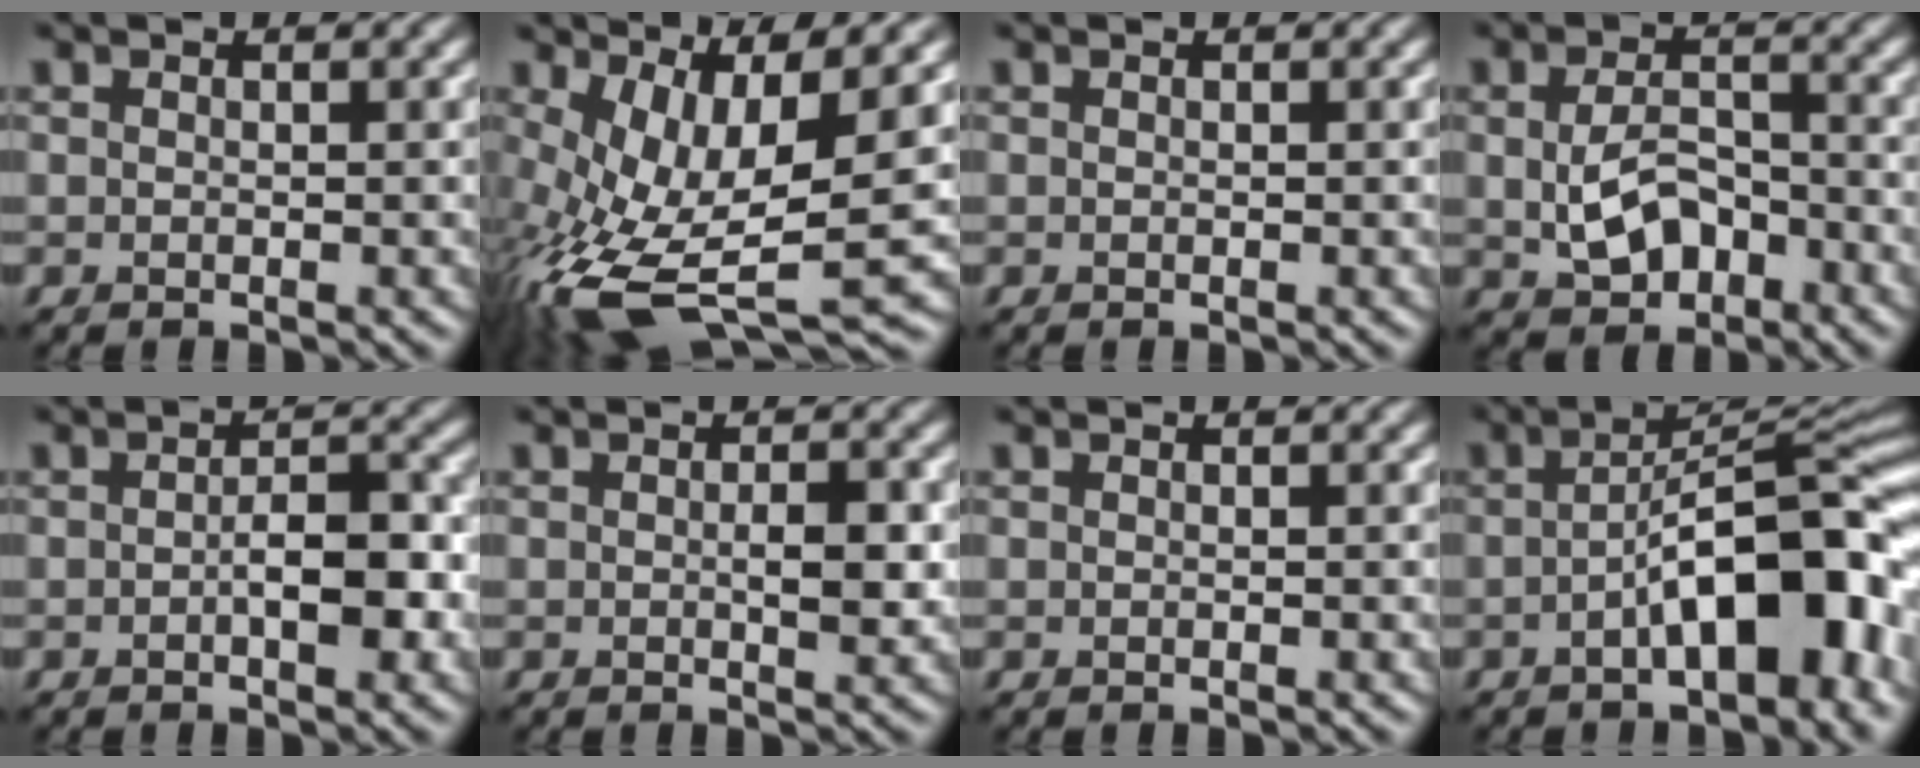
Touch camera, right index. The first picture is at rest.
{"total": 11.8, "force": [-2.4, 4.9, 10.5], "torque": [-0.228, -0.033, -0.030]}
{"total": 0.0}
{"total": 4.3, "force": [-0.9, 2.7, 3.1], "torque": [-0.065, -0.004, -0.012]}
{"total": 3.7, "force": [-0.8, 1.4, 3.3], "torque": [-0.050, 0.002, -0.012]}
{"total": 2.2, "force": [0.0, 0.8, 2.0], "torque": [-0.031, -0.003, 0.000]}
{"total": 0.0}
{"total": 10.1, "force": [-2.9, 3.5, 9.1], "torque": [-0.122, 0.018, -0.048]}